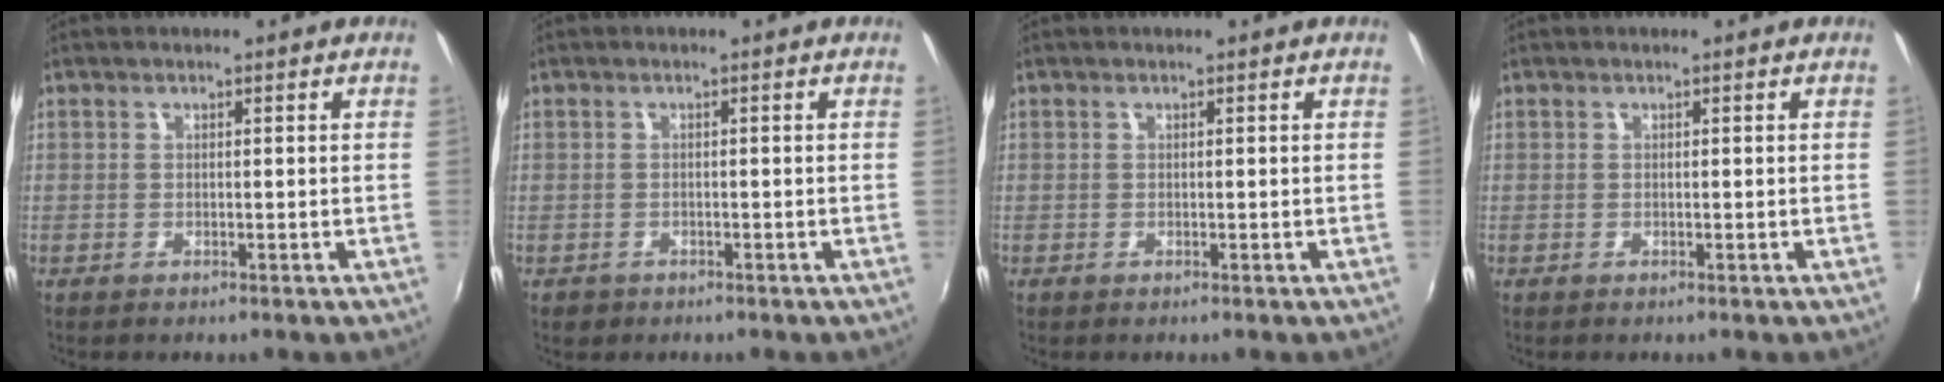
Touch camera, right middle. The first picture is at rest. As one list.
[{"total": 1.6, "force": [-0.9, 1.3, 0.4], "torque": [-0.012, -0.004, -0.013]}, {"total": 0.0}, {"total": 0.0}]